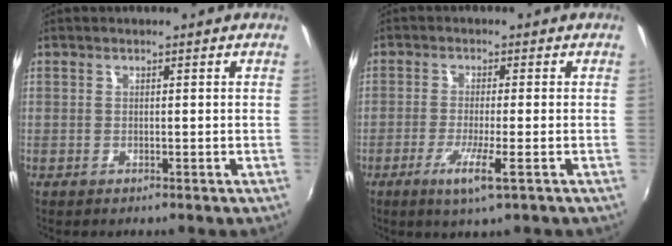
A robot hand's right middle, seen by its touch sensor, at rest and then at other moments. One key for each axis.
{"total": 5.5, "fx": -2.7, "fy": -0.1, "fz": 4.8, "tx": -0.100, "ty": -0.015, "tz": -0.052}